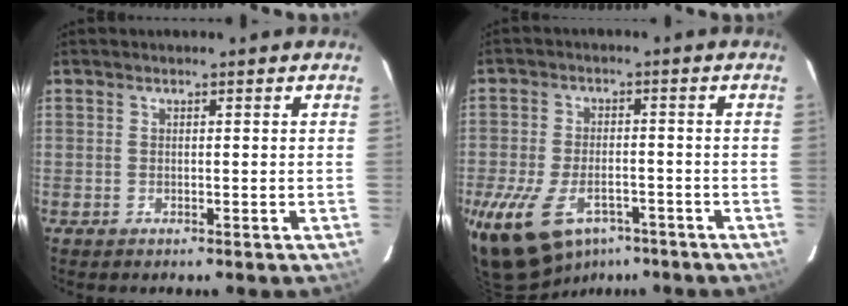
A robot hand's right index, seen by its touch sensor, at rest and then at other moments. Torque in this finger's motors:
{"motor_torque": [1.49, -0.64, 0.88, 0.18]}